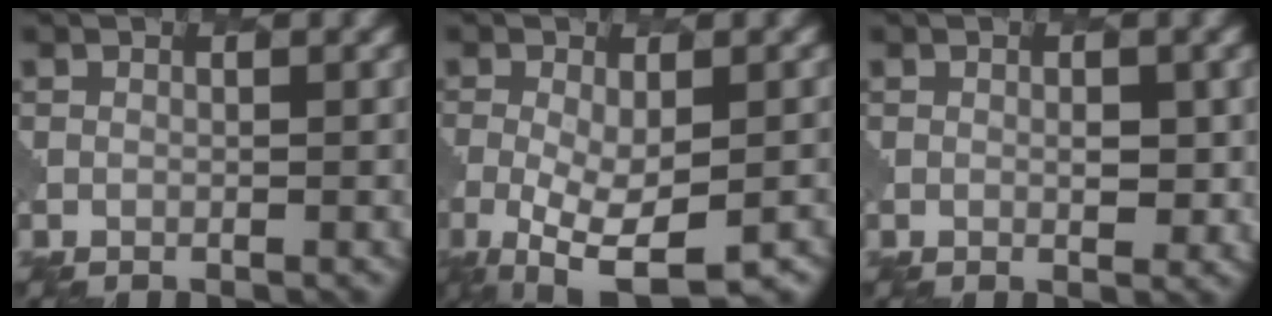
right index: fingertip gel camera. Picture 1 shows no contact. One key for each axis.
{"total": 8.0, "fx": -2.7, "fy": 3.6, "fz": 6.6, "tx": -0.126, "ty": -0.033, "tz": -0.028}
{"total": 1.7, "fx": 0.4, "fy": 0.9, "fz": 1.4, "tx": -0.017, "ty": -0.004, "tz": 0.008}